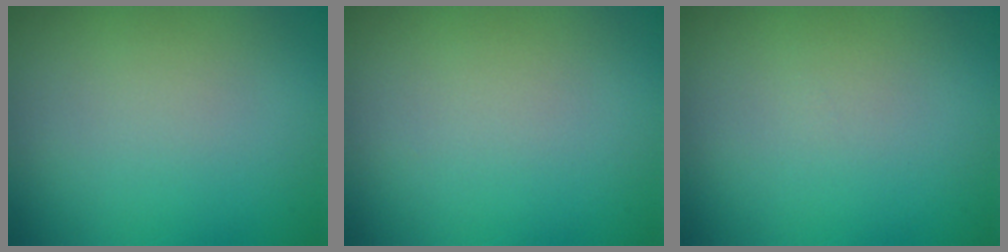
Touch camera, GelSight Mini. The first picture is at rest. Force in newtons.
{"total": 0.0}
{"total": 0.0}